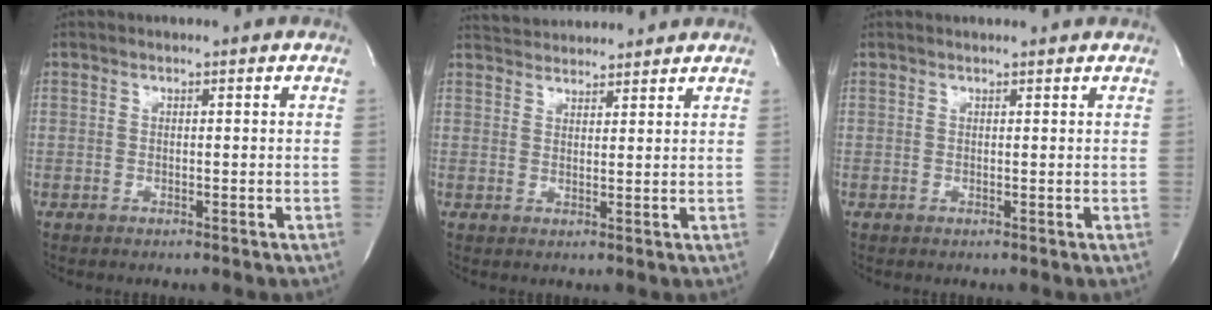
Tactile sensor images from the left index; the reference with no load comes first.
{"total": 7.1, "force": [7.0, 1.0, 1.2], "torque": [-0.023, 0.026, 0.105]}
{"total": 2.9, "force": [2.8, 0.2, 0.7], "torque": [-0.010, 0.012, 0.030]}